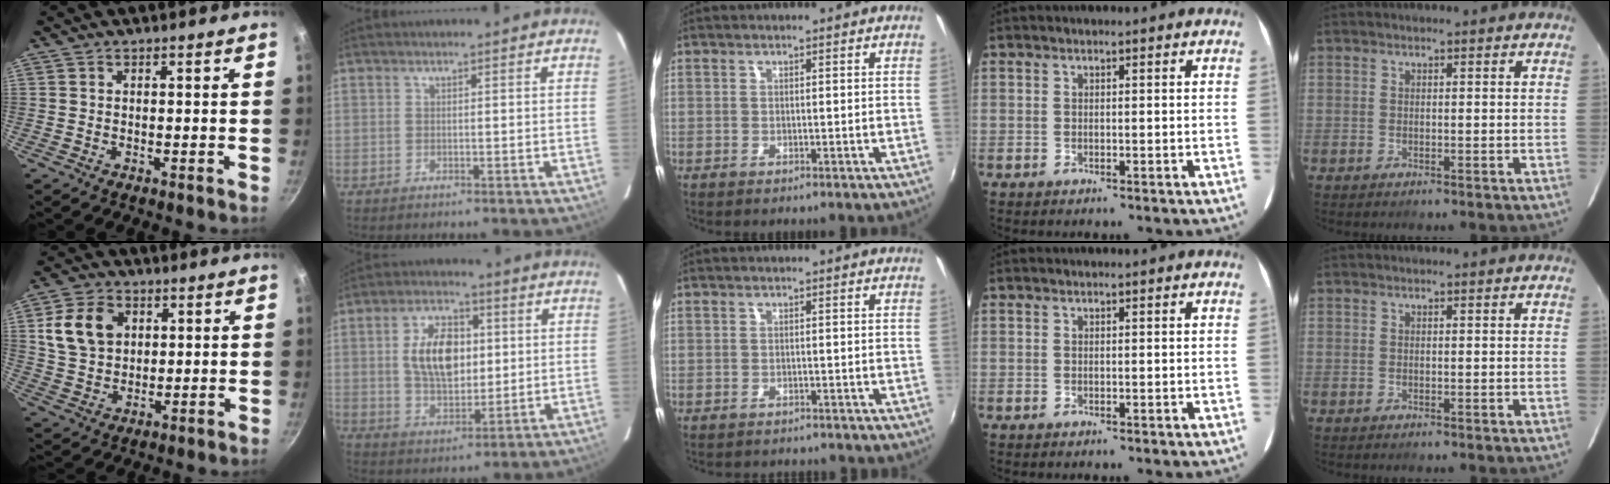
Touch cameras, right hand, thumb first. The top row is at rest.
{"thumb": {"total": 11.0, "force": [3.1, 8.3, 6.6], "torque": [-0.102, 0.000, 0.057]}, "index": {"total": 11.6, "force": [1.7, 6.7, 9.2], "torque": [-0.164, 0.016, 0.038]}, "middle": {"total": 2.9, "force": [-2.7, 0.9, 0.7], "torque": [-0.019, -0.013, -0.040]}}